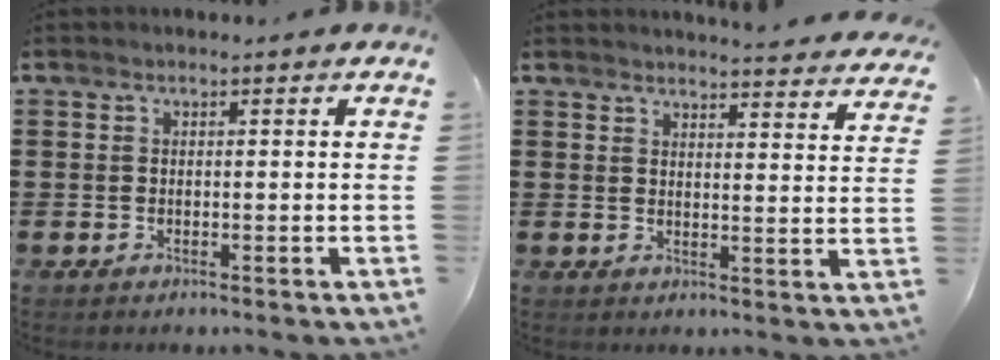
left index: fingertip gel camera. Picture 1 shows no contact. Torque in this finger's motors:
{"motor_torque": [1.09, -1.05, 0.13, 0.05]}